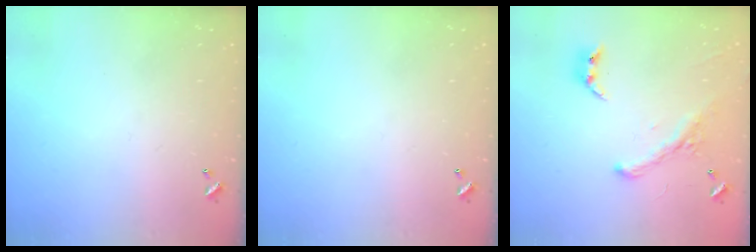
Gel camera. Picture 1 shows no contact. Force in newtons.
{"total": 0.0}
{"total": 2.6, "press": 2.3, "slide": 1.3}